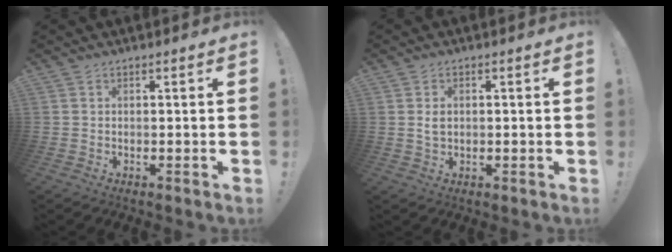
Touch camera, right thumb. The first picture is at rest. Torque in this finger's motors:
{"motor_torque": [-0.16, 0.18, 0.07, 0.26, 0.10]}